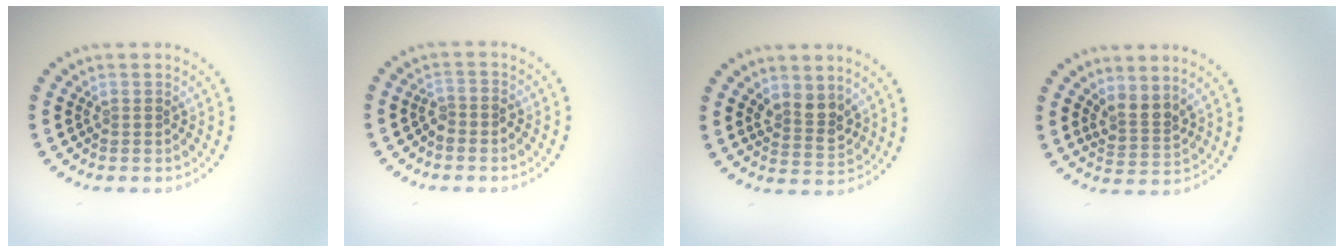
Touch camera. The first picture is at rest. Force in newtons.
{"total": 1.3, "press": 1.0, "slide": 0.7}
{"total": 2.6, "press": 2.4, "slide": 1.1}
{"total": 2.4, "press": 1.8, "slide": 1.6}